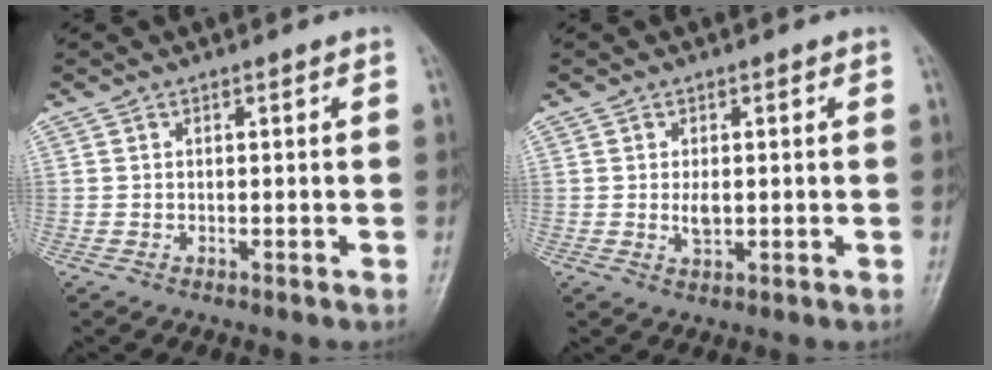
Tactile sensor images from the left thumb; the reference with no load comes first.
{"total": 2.7, "force": [0.0, 1.6, 2.2], "torque": [-0.035, -0.005, 0.001]}